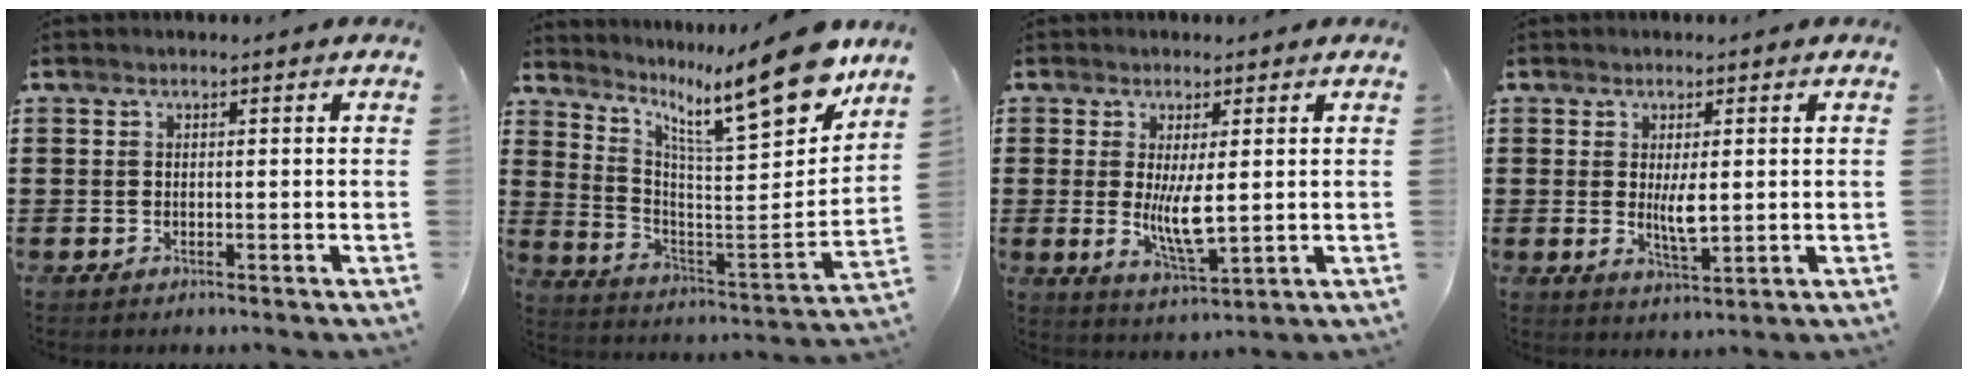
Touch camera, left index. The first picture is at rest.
{"total": 13.7, "force": [10.5, 2.0, 8.5], "torque": [-0.152, -0.086, 0.166]}
{"total": 6.2, "force": [0.5, 1.8, 5.9], "torque": [-0.117, -0.011, 0.004]}
{"total": 4.3, "force": [0.4, 1.2, 4.1], "torque": [-0.069, -0.003, 0.005]}